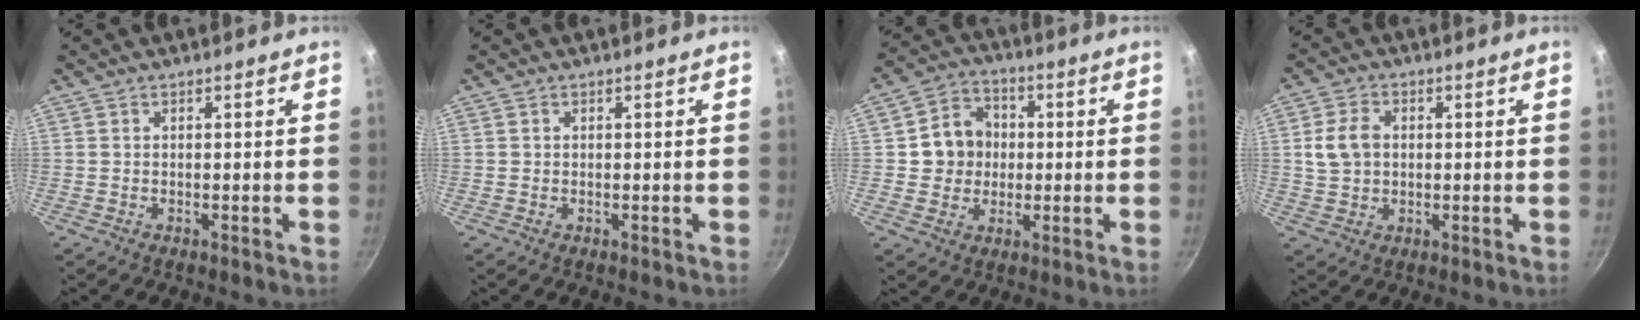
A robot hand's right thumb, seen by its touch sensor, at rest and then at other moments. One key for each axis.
{"total": 0.0}
{"total": 9.5, "fx": 0.2, "fy": 8.6, "fz": 4.1, "tx": -0.030, "ty": 0.015, "tz": -0.003}
{"total": 6.3, "fx": 0.8, "fy": 4.8, "fz": 4.1, "tx": -0.071, "ty": 0.007, "tz": 0.017}